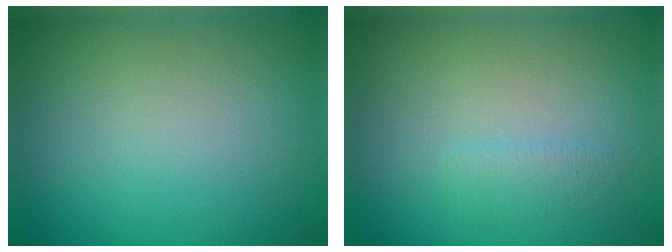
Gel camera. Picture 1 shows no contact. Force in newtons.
{"total": 1.1, "press": 1.1, "slide": 0.1}